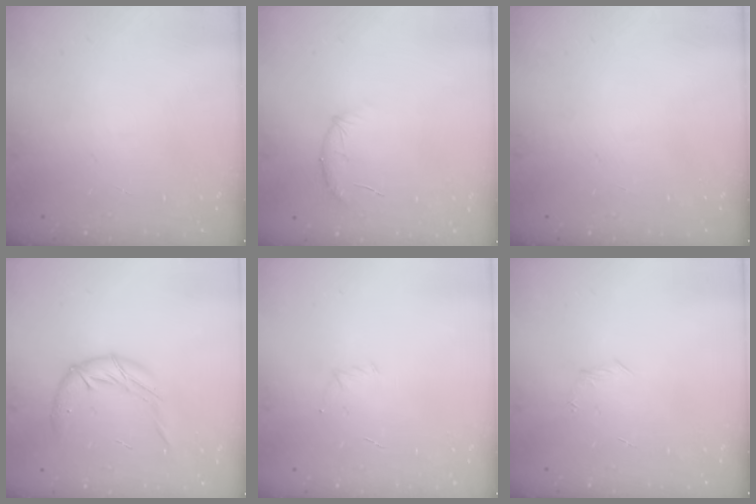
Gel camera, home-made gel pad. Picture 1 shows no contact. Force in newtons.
{"total": 8.3, "press": 8.1, "slide": 1.7}
{"total": 0.0}
{"total": 9.5, "press": 9.4, "slide": 1.1}
{"total": 2.9, "press": 2.8, "slide": 0.8}
{"total": 4.1, "press": 3.9, "slide": 1.2}